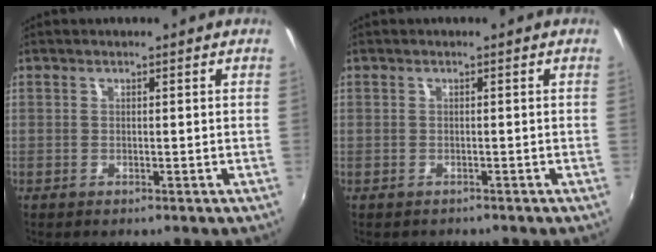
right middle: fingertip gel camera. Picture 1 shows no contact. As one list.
[{"total": 0.9, "force": [-0.7, 0.6, -0.1], "torque": [-0.002, -0.001, -0.010]}]